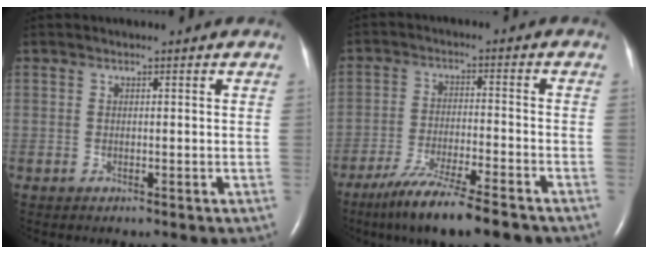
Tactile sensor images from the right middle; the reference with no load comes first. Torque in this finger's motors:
{"motor_torque": [1.09, -1.05, 0.27, 0.13]}